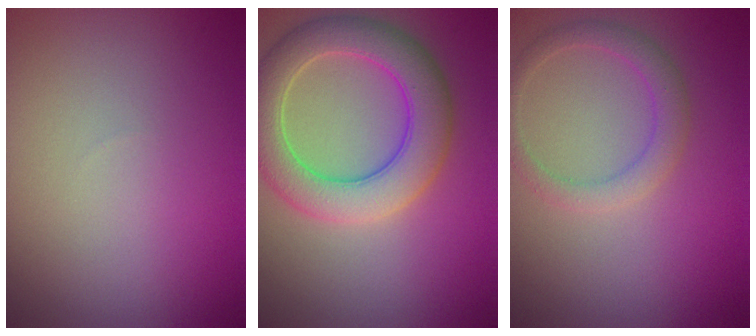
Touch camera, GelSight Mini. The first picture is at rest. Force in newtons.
{"total": 6.1, "press": 6.1, "slide": 0.4}
{"total": 2.2, "press": 2.2, "slide": 0.1}